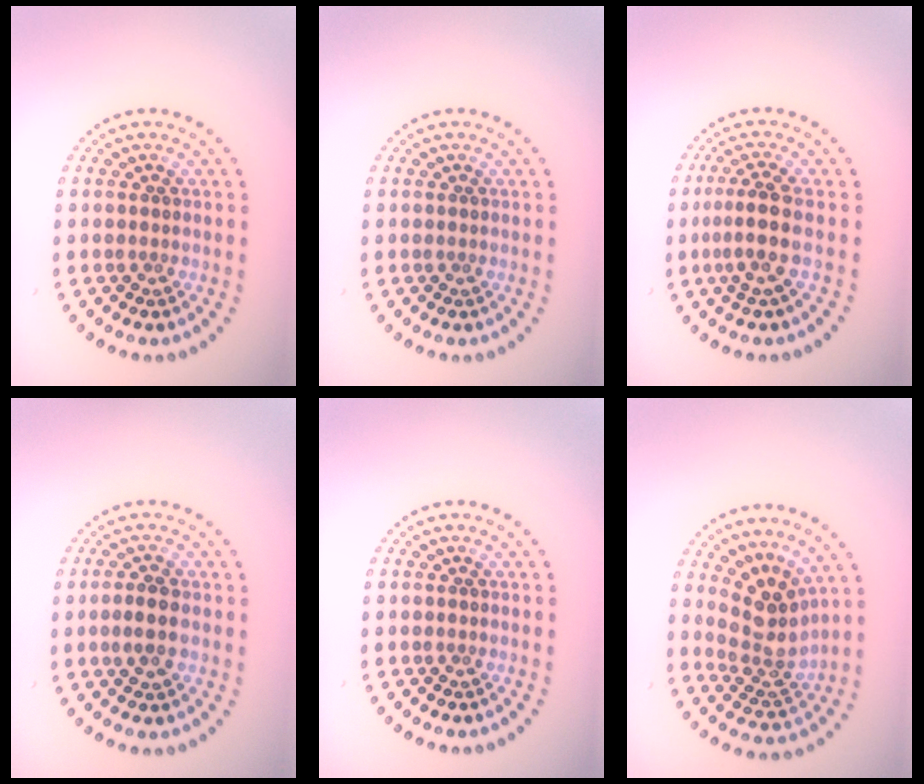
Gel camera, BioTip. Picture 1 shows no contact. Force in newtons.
{"total": 0.0}
{"total": 2.8, "press": 2.2, "slide": 1.7}
{"total": 2.3, "press": 2.3, "slide": 0.2}
{"total": 0.0}
{"total": 3.9, "press": 2.9, "slide": 2.6}